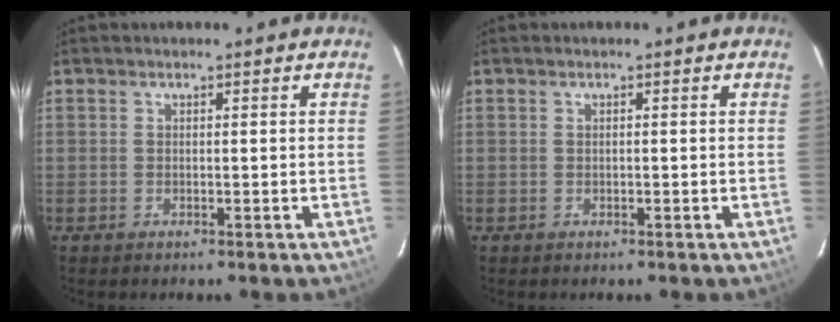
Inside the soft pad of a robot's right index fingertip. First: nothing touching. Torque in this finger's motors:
{"motor_torque": [0.14, 0.14, -0.03, 0.00]}